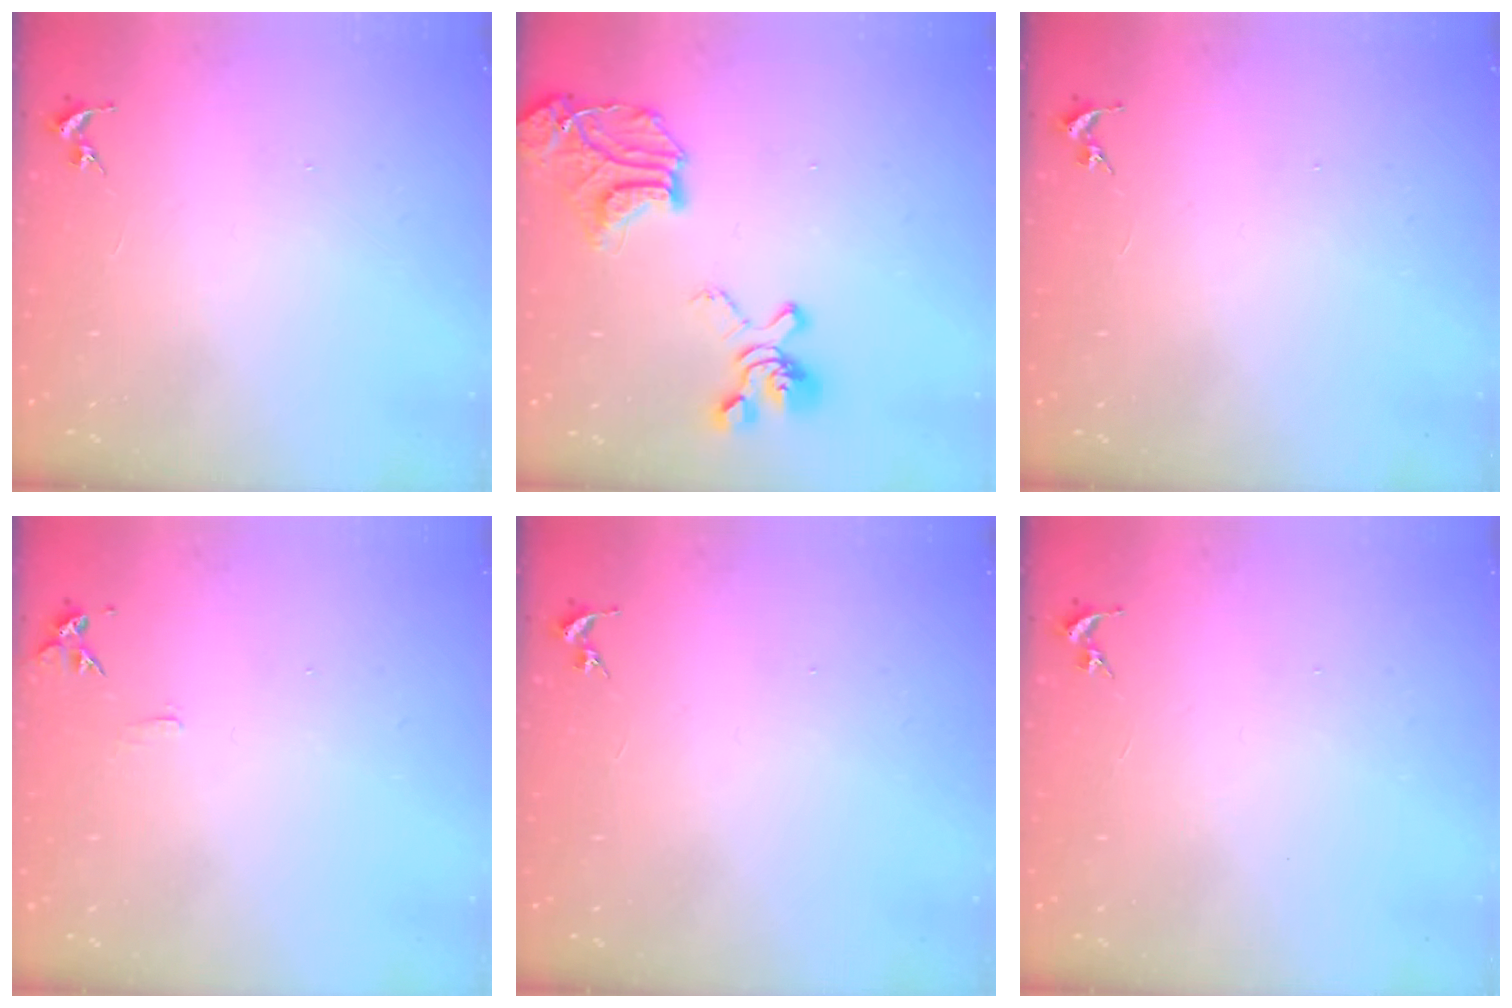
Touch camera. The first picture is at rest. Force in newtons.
{"total": 20.9, "press": 20.8, "slide": 2.0}
{"total": 0.0}
{"total": 5.5, "press": 5.4, "slide": 0.6}
{"total": 0.0}
{"total": 0.0}